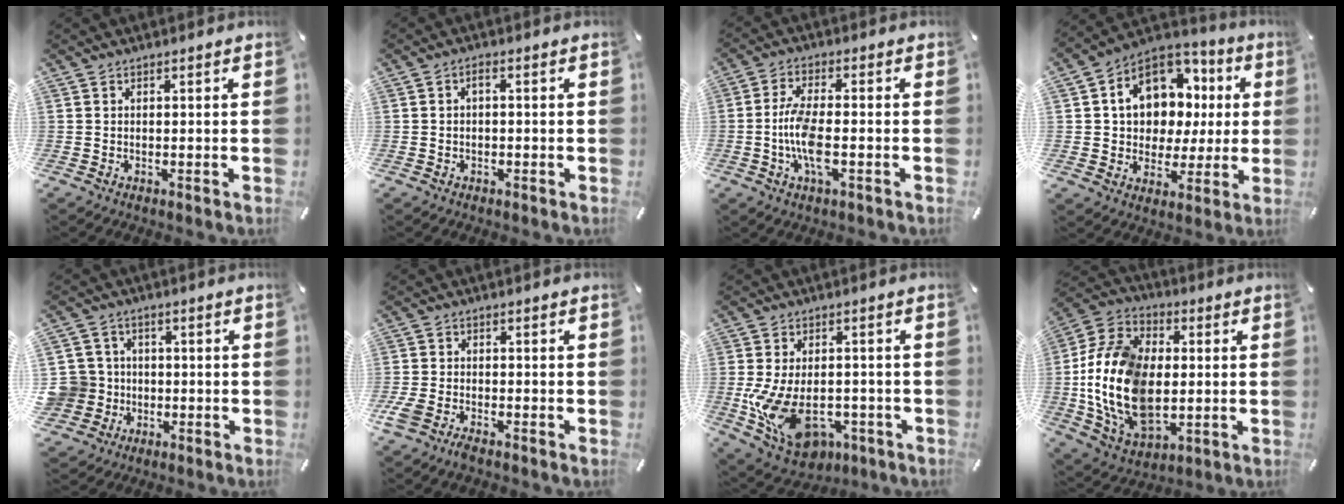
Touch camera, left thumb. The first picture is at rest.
{"total": 1.6, "force": [-0.4, 0.8, 1.3], "torque": [-0.026, 0.007, -0.010]}
{"total": 8.8, "force": [-1.8, 3.1, 8.1], "torque": [-0.168, -0.004, -0.033]}
{"total": 12.8, "force": [3.8, 10.5, 6.3], "torque": [-0.114, -0.022, 0.078]}
{"total": 8.3, "force": [-0.8, 8.2, 1.0], "torque": [-0.055, 0.011, -0.009]}
{"total": 4.0, "force": [-3.1, 1.5, 2.1], "torque": [-0.065, 0.001, -0.065]}
{"total": 13.9, "force": [-3.2, 9.2, 9.9], "torque": [-0.196, 0.008, -0.047]}
{"total": 20.8, "force": [-1.5, 14.7, 14.7], "torque": [-0.347, 0.002, -0.027]}